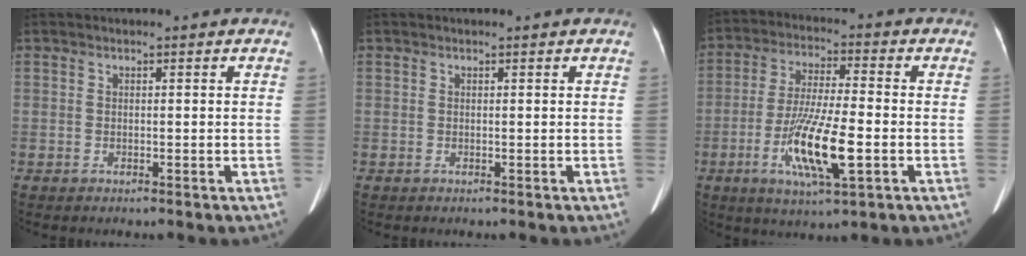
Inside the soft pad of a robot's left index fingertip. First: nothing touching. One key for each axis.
{"total": 0.0}
{"total": 12.3, "fx": -3.7, "fy": 1.8, "fz": 11.6, "tx": -0.225, "ty": -0.015, "tz": -0.066}